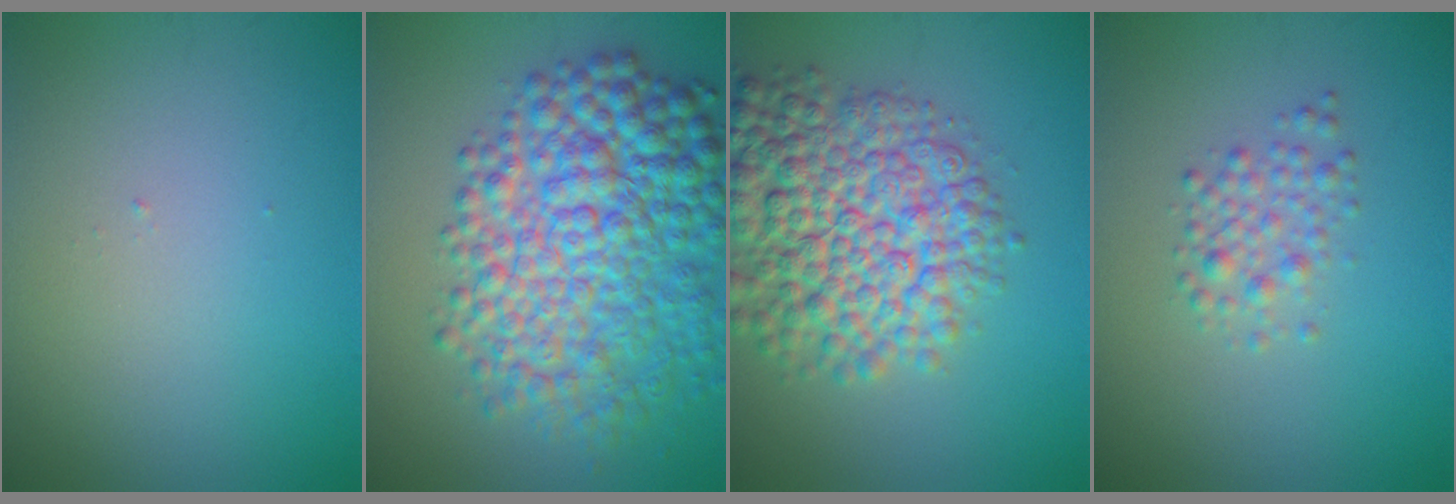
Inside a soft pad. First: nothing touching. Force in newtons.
{"total": 9.9, "press": 9.9, "slide": 0.1}
{"total": 9.2, "press": 9.2, "slide": 0.3}
{"total": 2.1, "press": 2.1, "slide": 0.0}